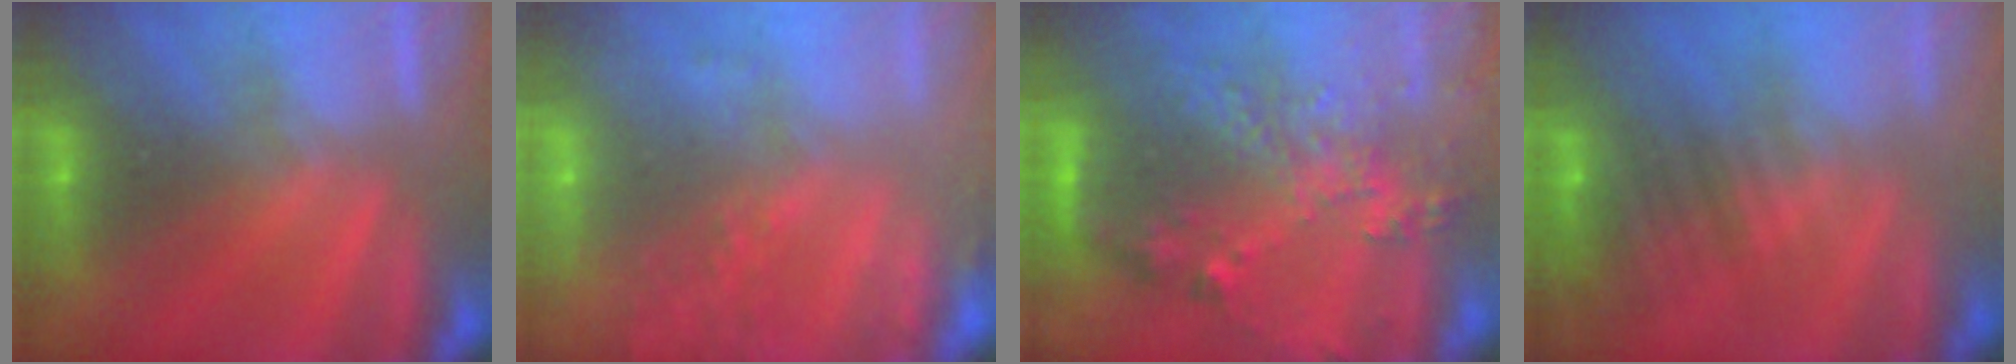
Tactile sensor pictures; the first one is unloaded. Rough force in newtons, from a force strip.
{"total": 9.0}
{"total": 7.3}
{"total": 4.9}